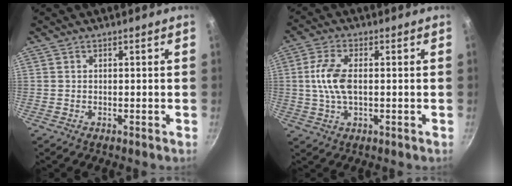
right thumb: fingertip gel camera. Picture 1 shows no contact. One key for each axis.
{"total": 7.8, "fx": 0.3, "fy": 3.8, "fz": 6.8, "tx": -0.151, "ty": 0.006, "tz": 0.004}